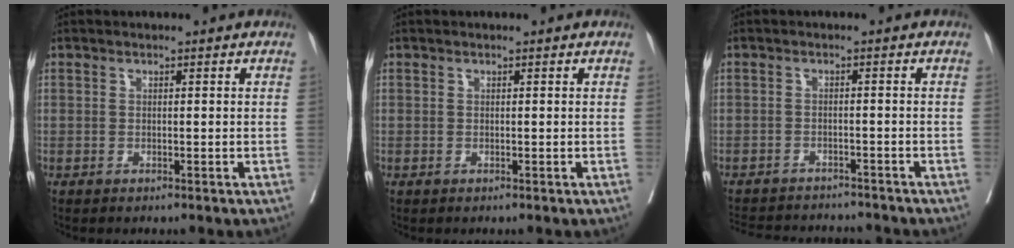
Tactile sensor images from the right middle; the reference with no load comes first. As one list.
[{"total": 0.0}, {"total": 12.0, "force": [-11.3, 2.7, 3.3], "torque": [-0.066, 0.005, -0.150]}]